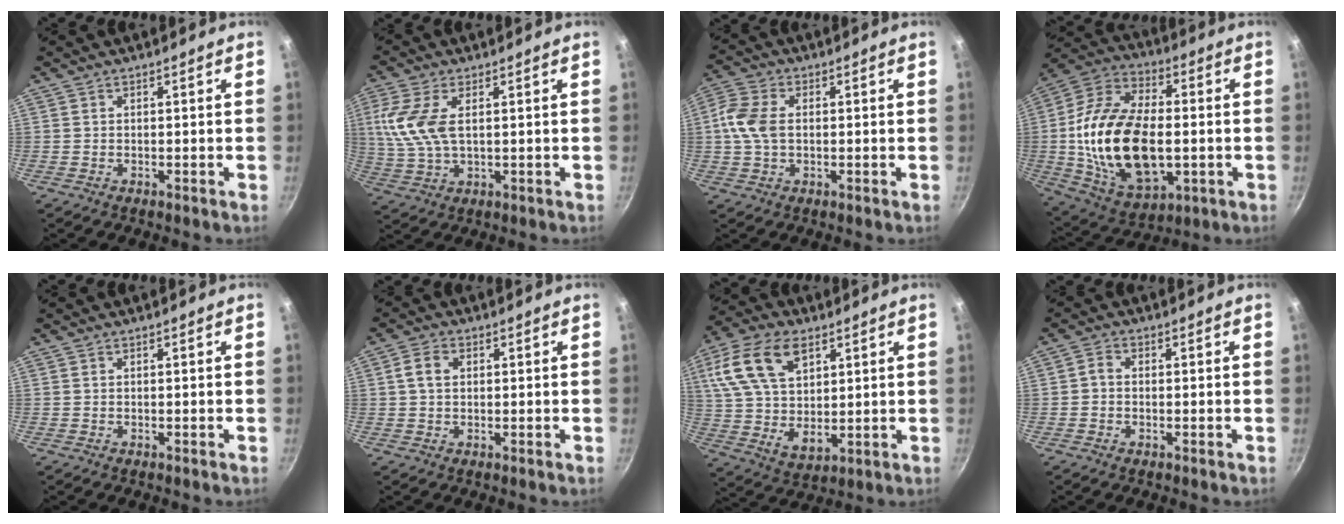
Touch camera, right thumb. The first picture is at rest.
{"total": 9.4, "force": [1.9, 4.8, 7.9], "torque": [-0.171, 0.003, 0.040]}
{"total": 7.5, "force": [0.4, 4.9, 5.6], "torque": [-0.117, 0.013, -0.003]}
{"total": 25.3, "force": [-1.5, 14.6, 20.6], "torque": [-0.378, 0.016, -0.022]}
{"total": 0.0}
{"total": 3.6, "force": [0.7, 2.6, 2.3], "torque": [-0.039, 0.008, 0.009]}
{"total": 17.8, "force": [7.2, 10.7, 12.2], "torque": [-0.218, -0.015, 0.137]}
{"total": 2.2, "force": [-0.3, 1.7, 1.4], "torque": [-0.033, 0.010, -0.012]}